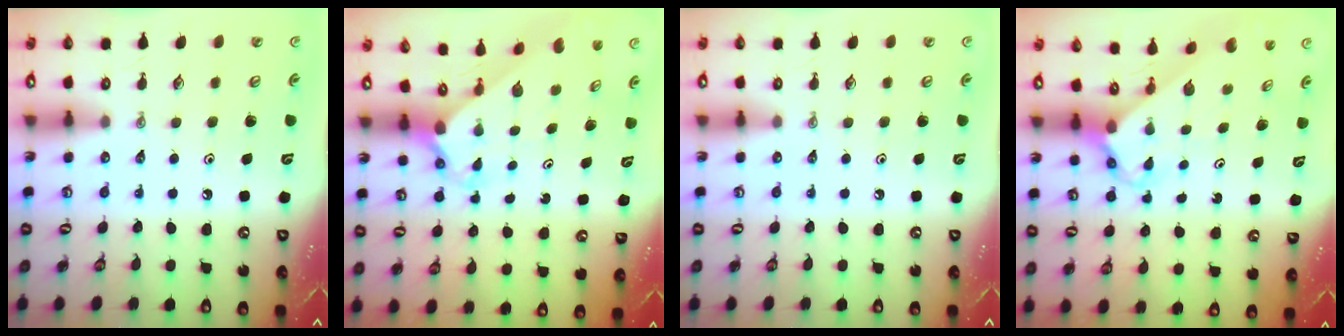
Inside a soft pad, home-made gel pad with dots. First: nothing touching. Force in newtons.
{"total": 2.0, "press": 2.0, "slide": 0.2}
{"total": 0.0}
{"total": 2.7, "press": 2.7, "slide": 0.2}